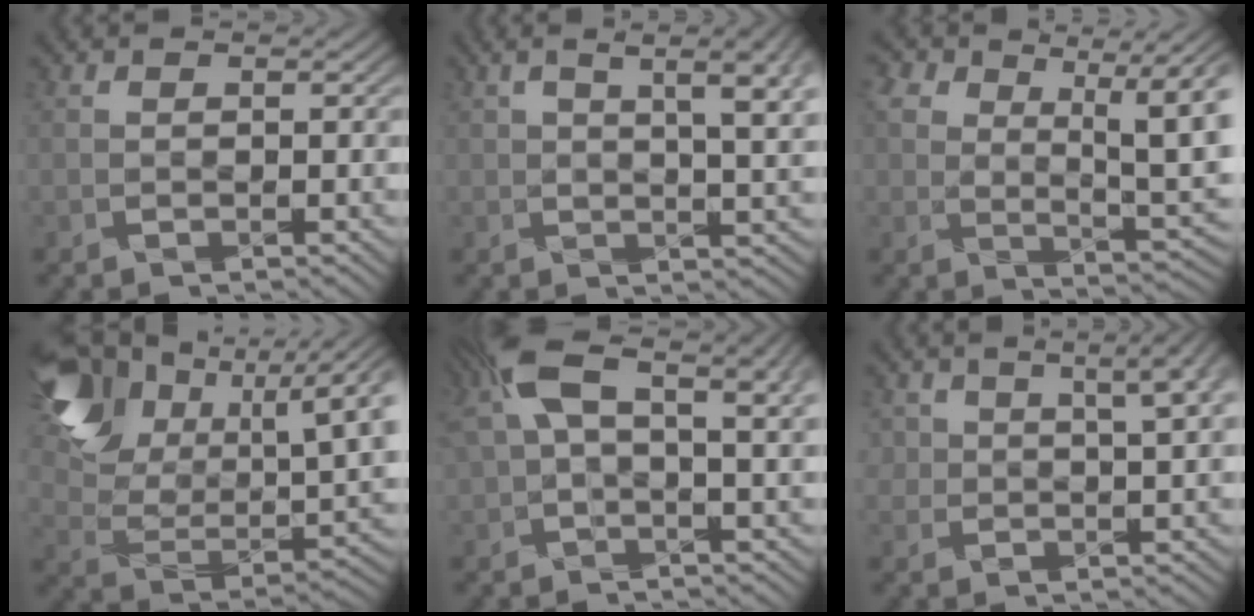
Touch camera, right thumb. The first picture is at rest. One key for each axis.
{"total": 9.8, "fx": 3.8, "fy": 3.4, "fz": 8.3, "tx": -0.107, "ty": 0.025, "tz": 0.045}
{"total": 11.1, "fx": 4.0, "fy": 5.7, "fz": 8.7, "tx": -0.157, "ty": -0.006, "tz": 0.068}
{"total": 16.7, "fx": 8.5, "fy": 8.9, "fz": 11.4, "tx": -0.243, "ty": 0.031, "tz": 0.155}
{"total": 12.8, "fx": 5.4, "fy": 4.8, "fz": 10.6, "tx": -0.226, "ty": 0.010, "tz": 0.097}
{"total": 7.8, "fx": 4.3, "fy": 3.2, "fz": 5.6, "tx": -0.102, "ty": 0.017, "tz": 0.063}